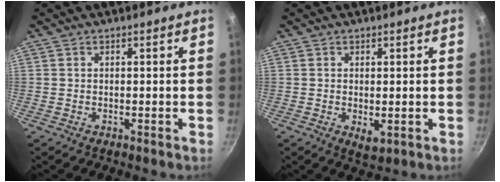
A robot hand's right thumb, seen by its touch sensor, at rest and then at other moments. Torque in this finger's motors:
{"motor_torque": [-0.26, 0.13, -0.25, 0.30, 0.03]}